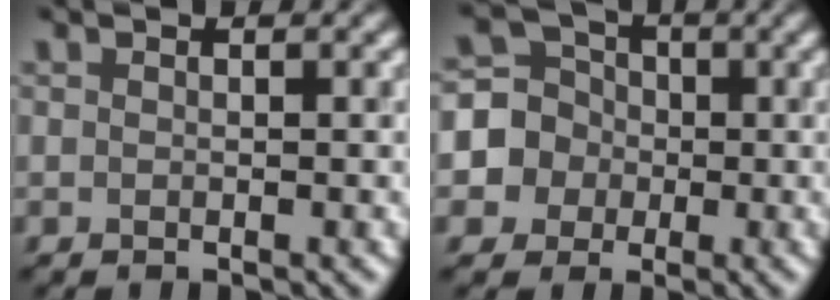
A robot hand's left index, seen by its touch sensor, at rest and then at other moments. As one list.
[{"total": 4.3, "force": [-0.7, 4.2, 0.5], "torque": [0.007, 0.009, -0.037]}]